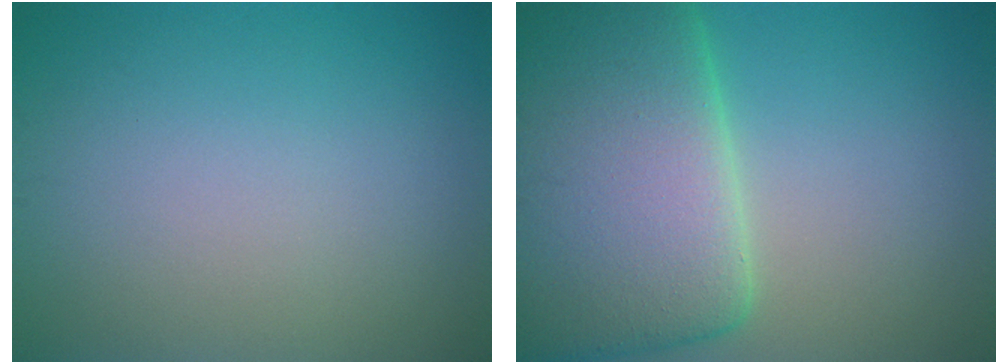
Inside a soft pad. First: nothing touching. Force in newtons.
{"total": 15.1, "press": 15.1, "slide": 0.9}